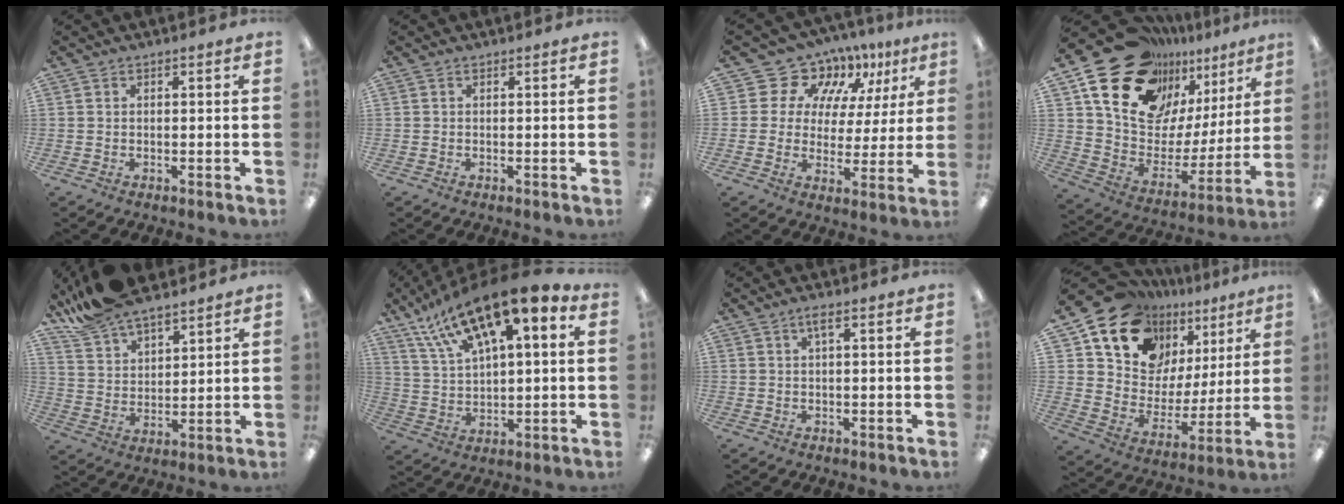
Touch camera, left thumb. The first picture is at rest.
{"total": 0.0}
{"total": 13.3, "force": [9.2, 9.2, 3.1], "torque": [-0.071, -0.067, 0.172]}
{"total": 23.9, "force": [16.5, 14.5, 9.4], "torque": [-0.164, -0.100, 0.314]}
{"total": 12.8, "force": [11.1, 4.2, 4.7], "torque": [-0.118, -0.052, 0.212]}
{"total": 16.8, "force": [11.4, 5.6, 11.0], "torque": [-0.209, -0.073, 0.195]}
{"total": 2.5, "force": [1.0, 0.5, 2.2], "torque": [-0.047, 0.007, 0.015]}
{"total": 15.8, "force": [11.8, 9.6, 4.2], "torque": [-0.098, -0.098, 0.217]}